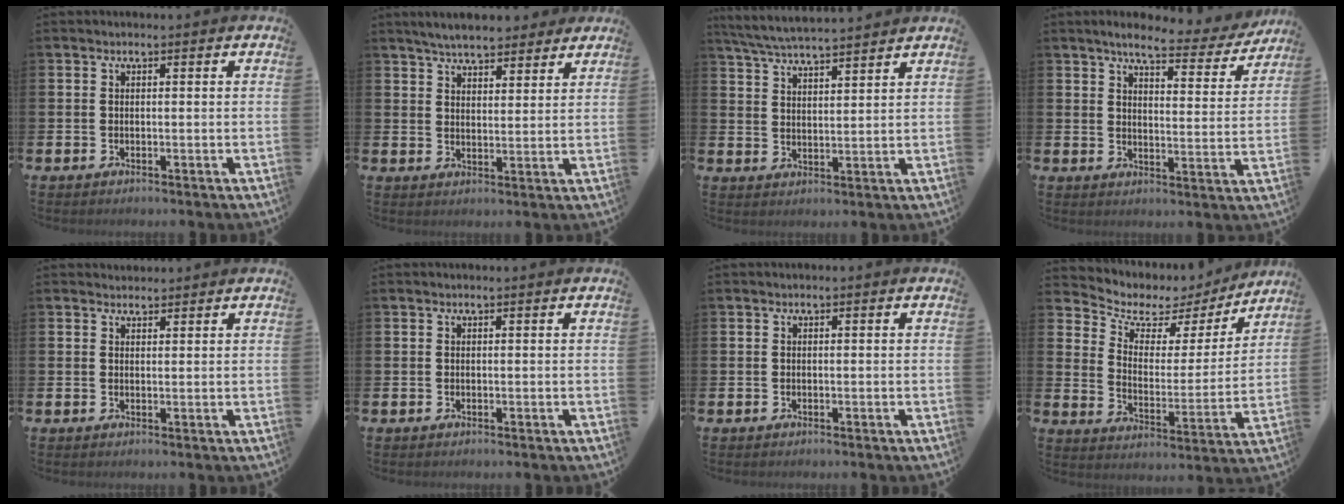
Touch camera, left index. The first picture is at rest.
{"total": 5.7, "force": [5.4, 1.2, 1.2], "torque": [-0.038, -0.018, 0.099]}
{"total": 5.5, "force": [5.4, 0.0, 1.1], "torque": [-0.047, -0.027, 0.098]}
{"total": 5.8, "force": [5.2, 1.1, 2.4], "torque": [-0.050, -0.031, 0.083]}
{"total": 1.7, "force": [1.7, 0.5, -0.2], "torque": [0.006, -0.005, 0.030]}
{"total": 0.0}
{"total": 0.0}
{"total": 6.0, "force": [4.9, 3.1, 1.5], "torque": [-0.063, -0.036, 0.078]}